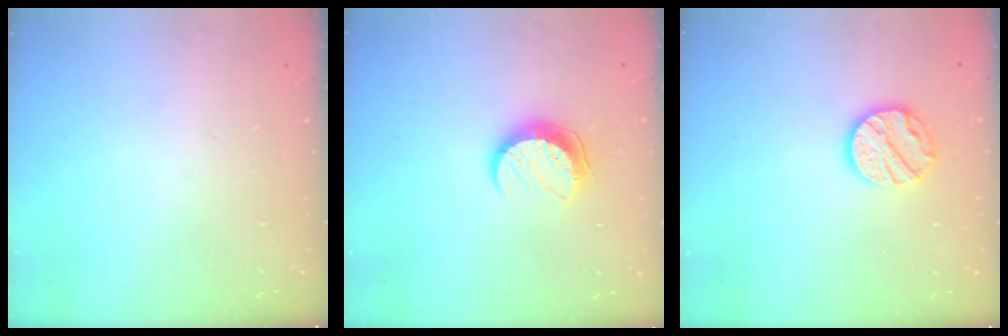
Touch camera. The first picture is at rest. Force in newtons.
{"total": 9.5, "press": 9.5, "slide": 0.8}
{"total": 11.7, "press": 11.7, "slide": 0.8}